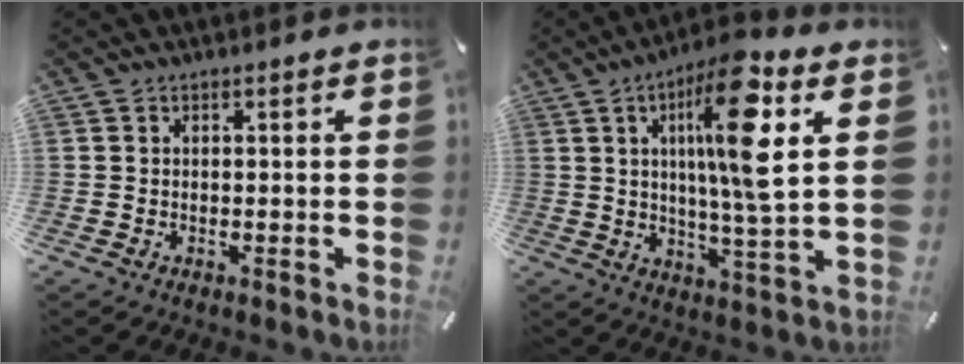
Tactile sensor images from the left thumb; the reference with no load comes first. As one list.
[{"total": 16.5, "force": [5.2, 3.1, 15.3], "torque": [-0.271, -0.012, 0.072]}]